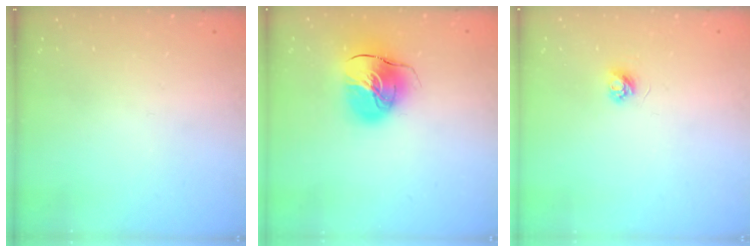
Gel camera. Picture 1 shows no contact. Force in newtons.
{"total": 13.3, "press": 13.2, "slide": 2.2}
{"total": 3.4, "press": 3.4, "slide": 0.4}